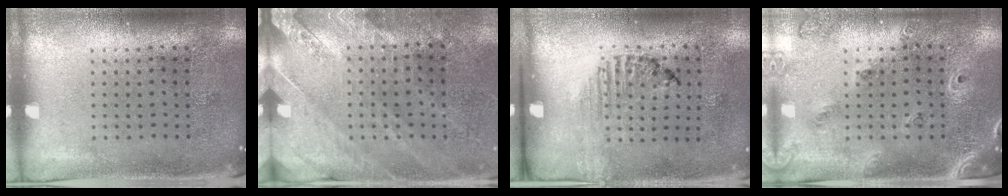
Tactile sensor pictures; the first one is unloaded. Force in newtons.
{"total": 2.5, "press": 2.3, "slide": 0.8}
{"total": 1.3, "press": 1.1, "slide": 0.7}
{"total": 1.5, "press": 1.4, "slide": 0.6}